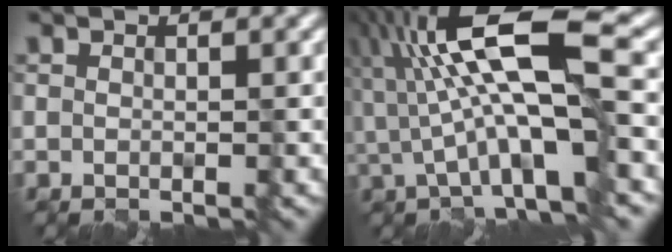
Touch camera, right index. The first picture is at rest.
{"total": 9.7, "force": [1.0, 2.4, 9.3], "torque": [-0.167, 0.013, 0.016]}